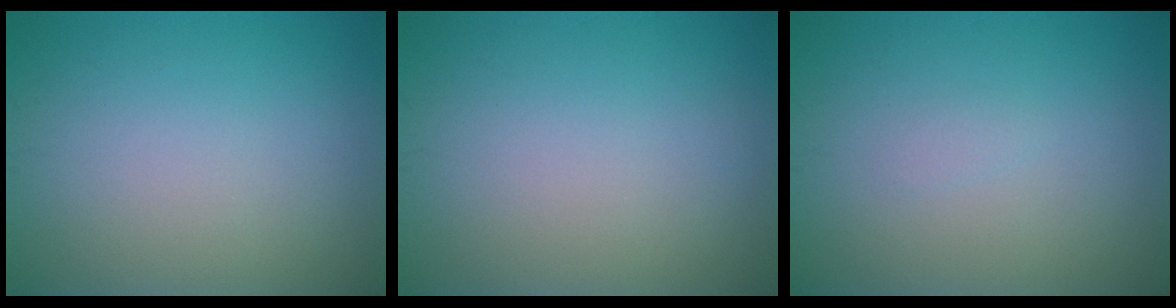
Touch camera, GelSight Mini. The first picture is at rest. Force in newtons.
{"total": 0.0}
{"total": 0.5, "press": 0.5, "slide": 0.1}